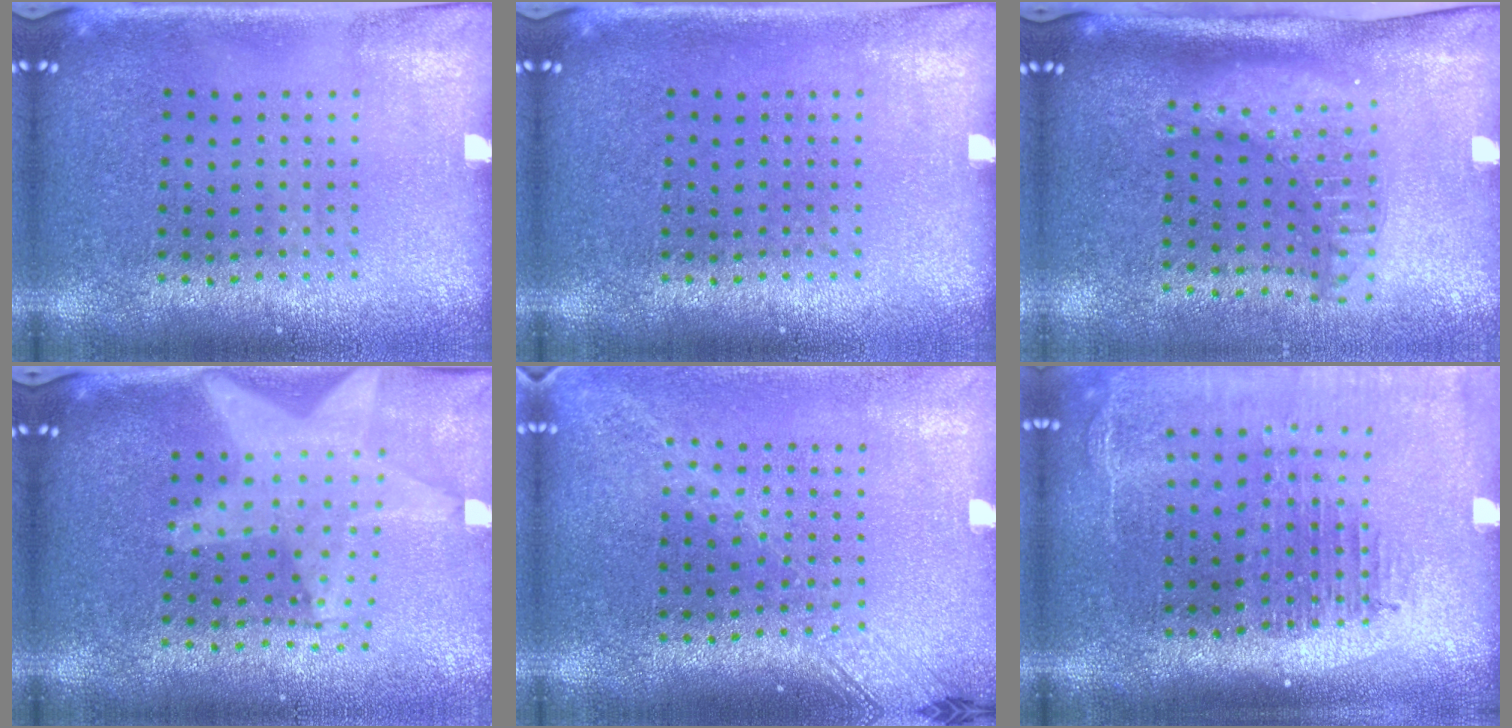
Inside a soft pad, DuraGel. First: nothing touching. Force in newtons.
{"total": 0.0}
{"total": 2.0, "press": 1.5, "slide": 1.3}
{"total": 1.9, "press": 1.6, "slide": 1.0}
{"total": 2.1, "press": 1.6, "slide": 1.4}
{"total": 2.5, "press": 2.0, "slide": 1.5}